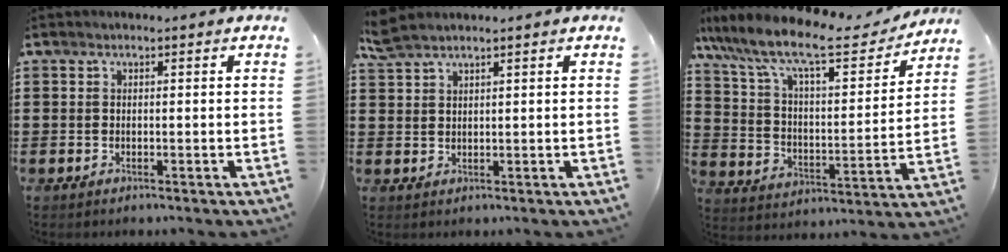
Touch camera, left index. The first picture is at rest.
{"total": 2.6, "force": [2.2, 0.4, 1.4], "torque": [-0.033, 0.001, 0.042]}
{"total": 12.1, "force": [9.7, 2.0, 6.9], "torque": [-0.163, -0.057, 0.161]}